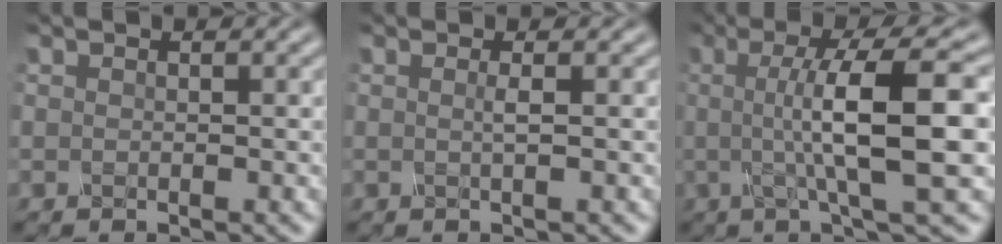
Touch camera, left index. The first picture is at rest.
{"total": 1.0, "force": [0.0, 0.2, 1.0], "torque": [-0.014, 0.000, -0.006]}
{"total": 9.9, "force": [0.3, 2.2, 9.7], "torque": [-0.128, 0.004, 0.004]}